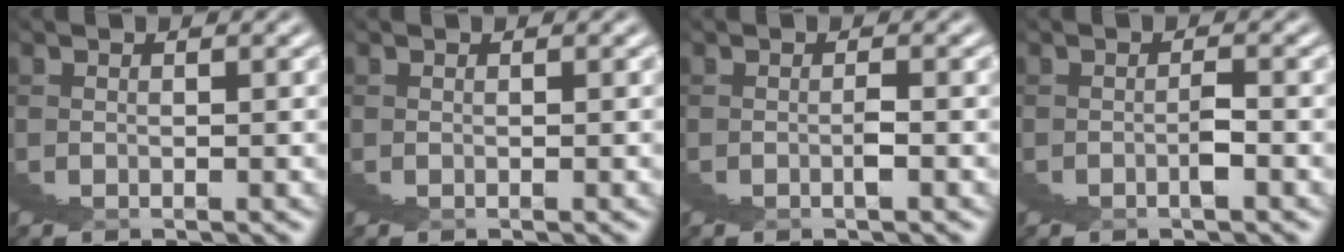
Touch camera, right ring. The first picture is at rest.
{"total": 0.0}
{"total": 0.6, "force": [-0.3, -0.5, -0.2], "torque": [0.002, 0.006, -0.007]}
{"total": 0.8, "force": [-0.5, -0.5, -0.4], "torque": [0.006, 0.005, -0.010]}